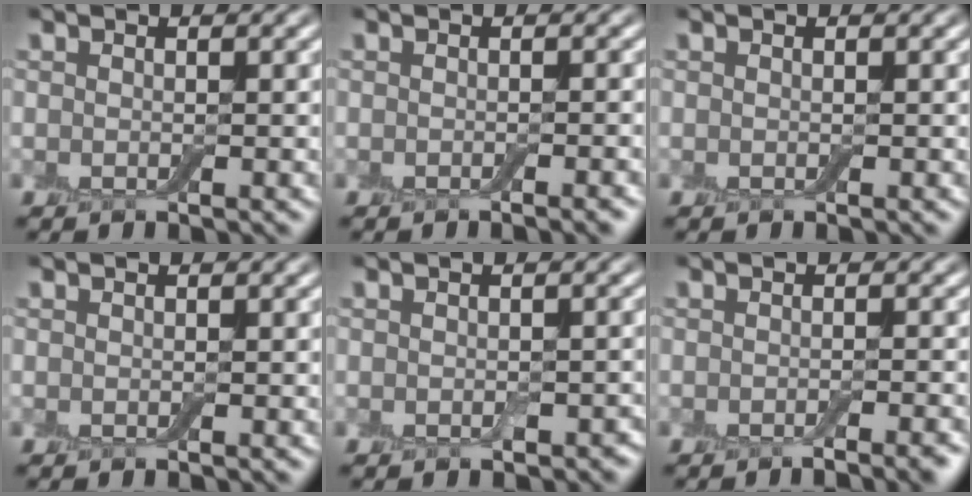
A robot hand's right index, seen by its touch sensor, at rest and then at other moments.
{"total": 1.4, "force": [-0.8, 0.2, 1.1], "torque": [-0.007, 0.002, -0.012]}
{"total": 0.0}
{"total": 0.0}
{"total": 1.3, "force": [-0.5, 0.8, 0.9], "torque": [-0.015, -0.006, -0.006]}
{"total": 2.6, "force": [-1.7, 0.5, 1.9], "torque": [-0.017, 0.001, -0.026]}